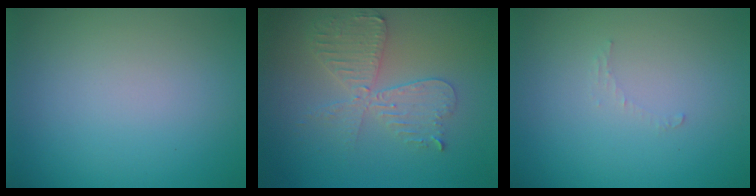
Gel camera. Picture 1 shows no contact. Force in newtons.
{"total": 4.6, "press": 4.0, "slide": 2.2}
{"total": 0.7, "press": 0.7, "slide": 0.1}